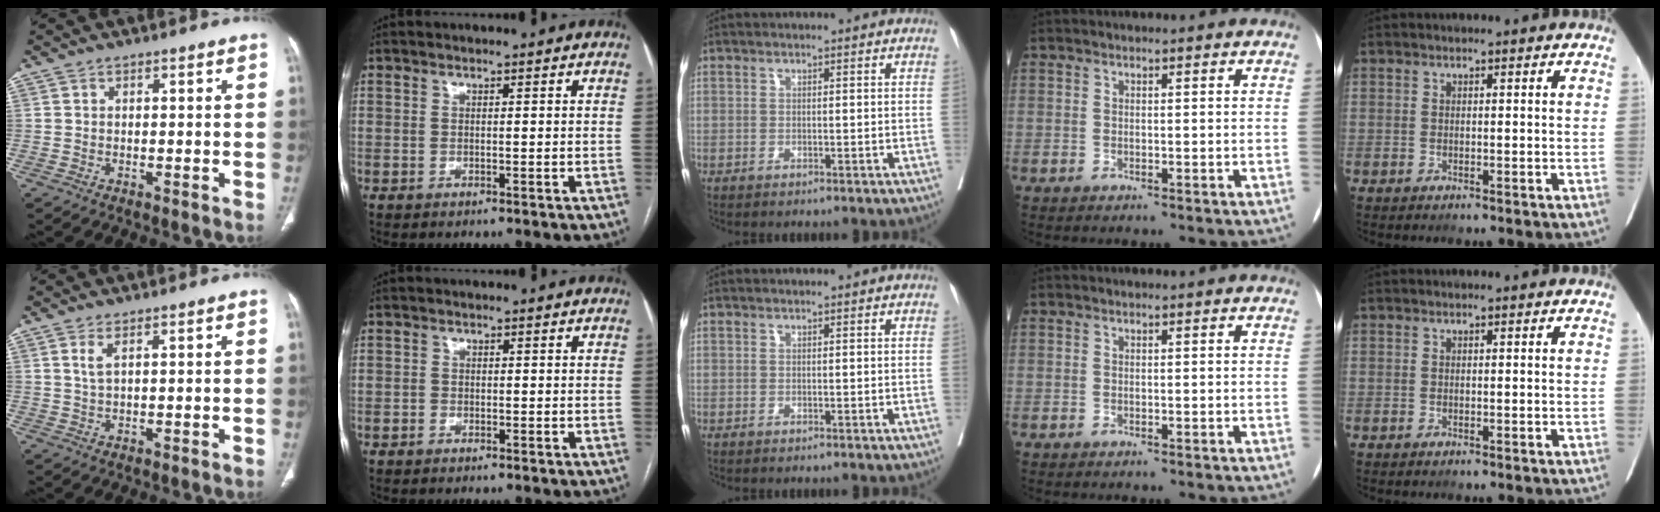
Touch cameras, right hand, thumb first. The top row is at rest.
{"thumb": {"total": 2.0, "force": [0.9, 0.5, 1.7], "torque": [-0.045, -0.003, 0.025]}, "index": {"total": 0.6, "force": [-0.4, 0.4, 0.1], "torque": [-0.001, 0.003, -0.011]}}